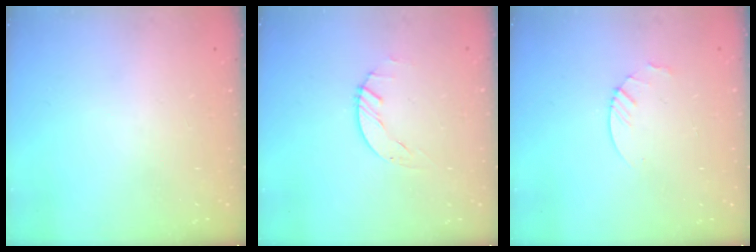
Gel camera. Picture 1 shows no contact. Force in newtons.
{"total": 1.5, "press": 1.4, "slide": 0.1}
{"total": 3.0, "press": 2.9, "slide": 0.3}